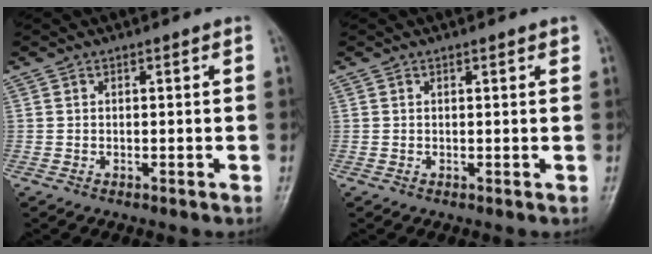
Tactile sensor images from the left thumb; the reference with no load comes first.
{"total": 1.1, "force": [0.6, 0.2, 0.8], "torque": [-0.011, -0.001, 0.007]}